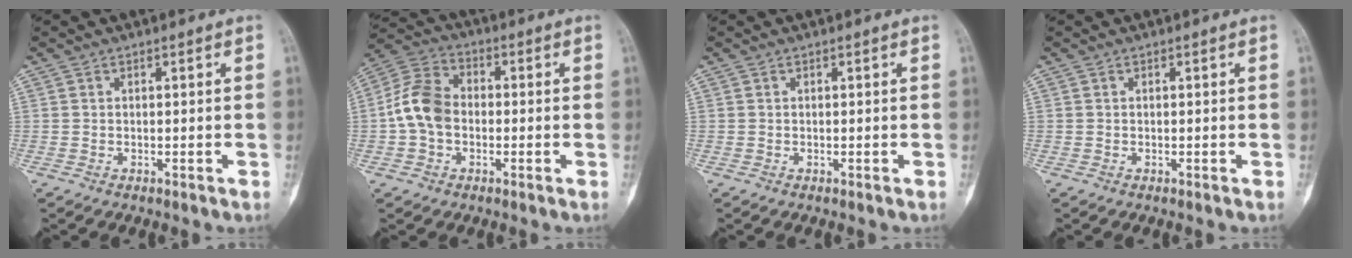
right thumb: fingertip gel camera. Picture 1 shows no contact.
{"total": 9.4, "force": [-1.0, 6.9, 6.3], "torque": [-0.116, 0.027, -0.032]}
{"total": 0.0}
{"total": 0.0}